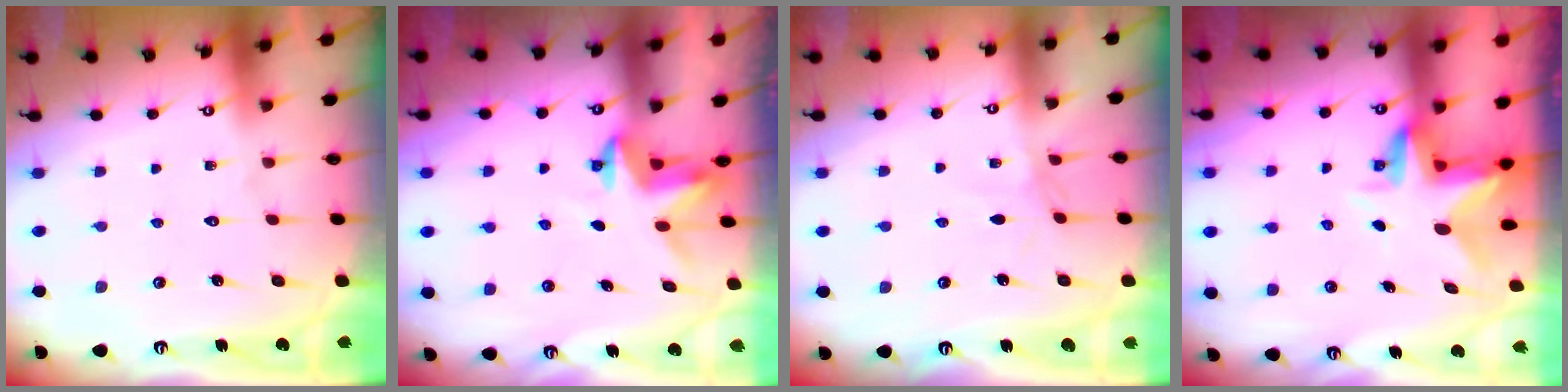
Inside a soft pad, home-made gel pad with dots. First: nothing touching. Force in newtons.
{"total": 3.4, "press": 3.4, "slide": 0.2}
{"total": 1.4, "press": 1.3, "slide": 0.4}
{"total": 4.2, "press": 4.2, "slide": 0.5}